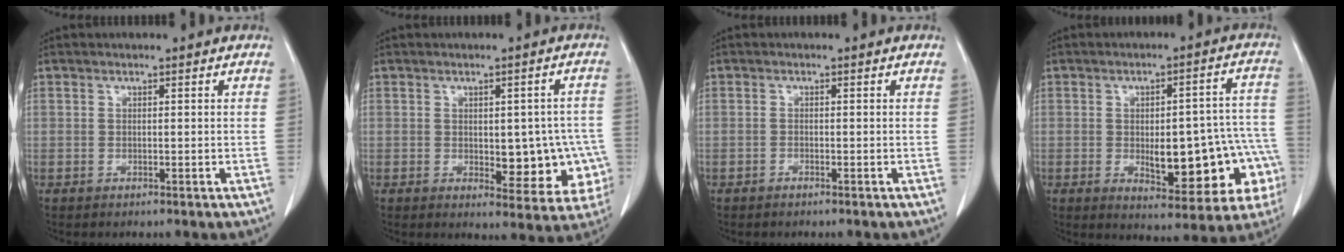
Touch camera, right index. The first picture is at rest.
{"total": 10.5, "force": [-1.6, 5.1, 9.1], "torque": [-0.092, 0.011, -0.006]}
{"total": 0.7, "force": [-0.6, 0.1, 0.2], "torque": [-0.008, 0.000, -0.010]}
{"total": 16.2, "force": [-3.8, 6.3, 14.5], "torque": [-0.127, 0.035, -0.029]}